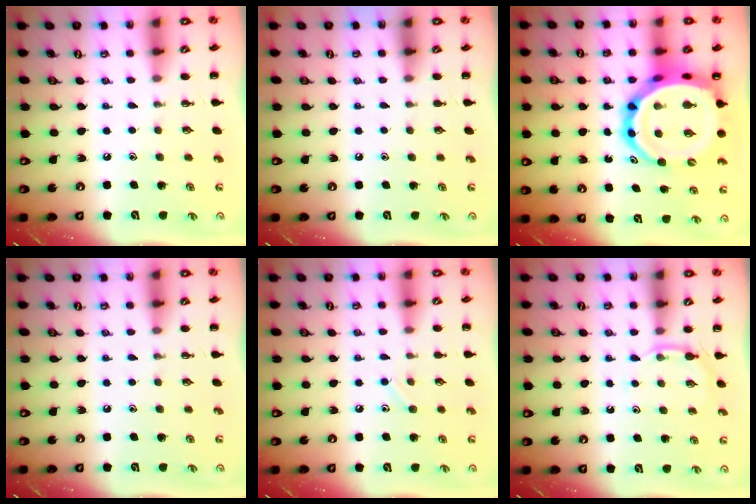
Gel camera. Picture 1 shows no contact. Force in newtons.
{"total": 0.0}
{"total": 19.8, "press": 19.1, "slide": 5.2}
{"total": 0.0}
{"total": 5.8, "press": 5.5, "slide": 1.9}
{"total": 5.0, "press": 4.8, "slide": 1.4}